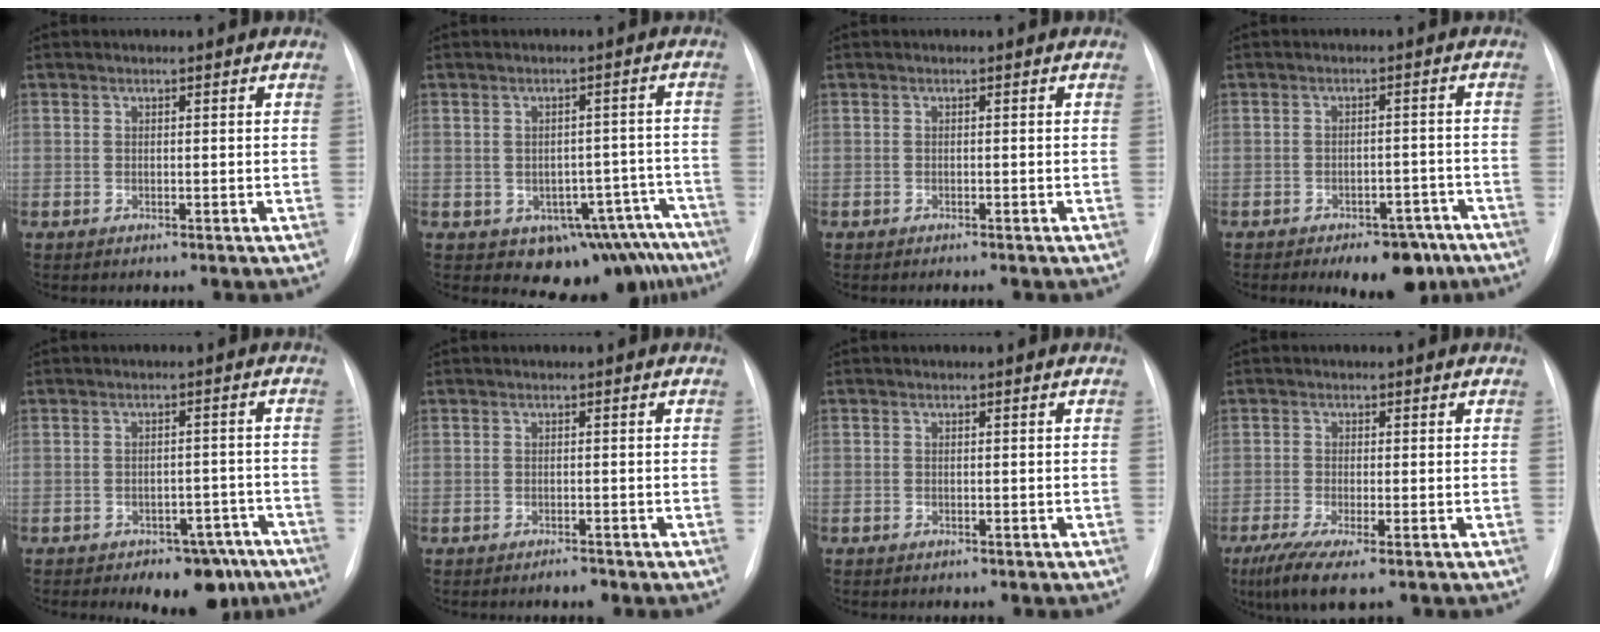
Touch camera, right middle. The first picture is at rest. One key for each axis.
{"total": 12.2, "fx": -9.2, "fy": 7.2, "fz": 3.7, "tx": -0.010, "ty": 0.039, "tz": -0.107}
{"total": 0.8, "fx": -0.7, "fy": 0.1, "fz": 0.3, "tx": -0.008, "ty": -0.002, "tz": -0.011}
{"total": 8.3, "fx": -6.0, "fy": 3.9, "fz": 4.2, "tx": -0.041, "ty": 0.018, "tz": -0.079}
{"total": 8.3, "fx": -6.2, "fy": 4.3, "fz": 3.5, "tx": -0.023, "ty": 0.026, "tz": -0.081}
{"total": 1.2, "fx": -1.1, "fy": 0.2, "fz": 0.5, "tx": -0.009, "ty": -0.001, "tz": -0.013}
{"total": 0.8, "fx": -0.6, "fy": 0.6, "fz": 0.1, "tx": -0.008, "ty": 0.003, "tz": -0.010}
{"total": 6.4, "fx": -3.8, "fy": 1.1, "fz": 5.0, "tx": -0.094, "ty": -0.020, "tz": -0.066}